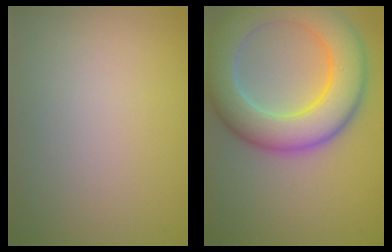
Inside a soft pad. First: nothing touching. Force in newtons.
{"total": 9.6, "press": 9.6, "slide": 0.4}